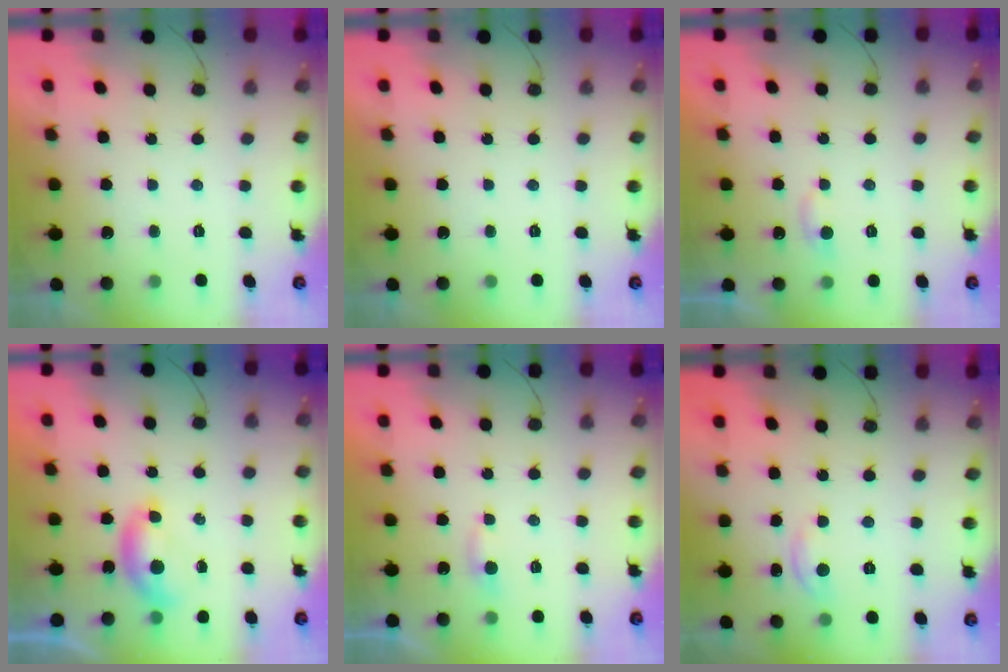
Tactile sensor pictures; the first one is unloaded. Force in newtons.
{"total": 0.0}
{"total": 3.7, "press": 3.7, "slide": 0.5}
{"total": 5.9, "press": 5.8, "slide": 0.8}
{"total": 2.4, "press": 2.4, "slide": 0.3}
{"total": 3.3, "press": 3.3, "slide": 0.0}